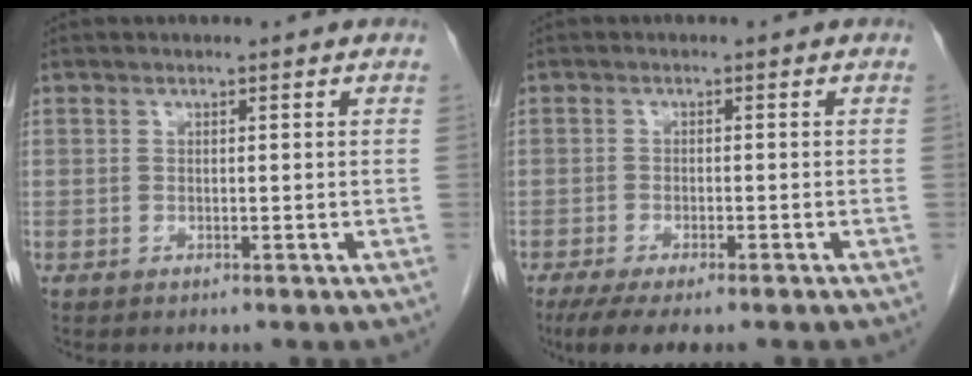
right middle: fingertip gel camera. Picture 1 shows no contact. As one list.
[{"total": 6.7, "force": [-5.0, 1.0, 4.3], "torque": [-0.061, -0.014, -0.078]}]